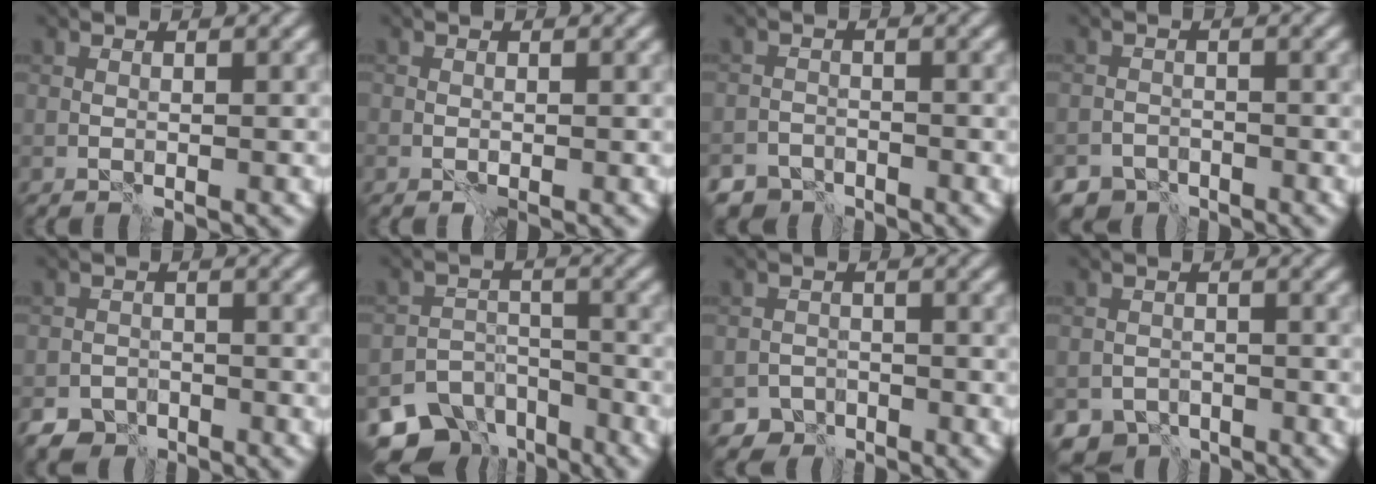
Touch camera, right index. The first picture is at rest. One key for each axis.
{"total": 0.0}
{"total": 4.7, "fx": -4.1, "fy": 2.4, "fz": 0.4, "tx": 0.018, "ty": -0.003, "tz": -0.061}
{"total": 4.3, "fx": -3.7, "fy": 2.2, "fz": 0.4, "tx": 0.014, "ty": 0.000, "tz": -0.055}
{"total": 4.3, "fx": -3.5, "fy": 2.5, "fz": 0.6, "tx": 0.009, "ty": 0.000, "tz": -0.053}
{"total": 9.6, "fx": -7.6, "fy": 5.4, "fz": 2.2, "tx": -0.015, "ty": -0.010, "tz": -0.111}
{"total": 2.9, "fx": -2.3, "fy": 1.8, "fz": 0.0, "tx": 0.016, "ty": 0.004, "tz": -0.037}
{"total": 4.2, "fx": -3.4, "fy": 2.4, "fz": 0.8, "tx": 0.001, "ty": -0.002, "tz": -0.056}